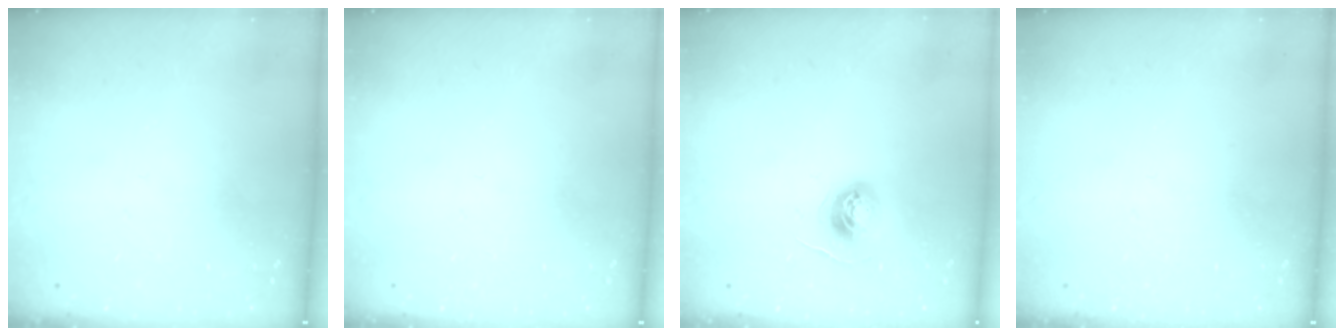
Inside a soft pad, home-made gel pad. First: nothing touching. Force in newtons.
{"total": 0.0}
{"total": 5.7, "press": 5.7, "slide": 0.5}
{"total": 0.0}